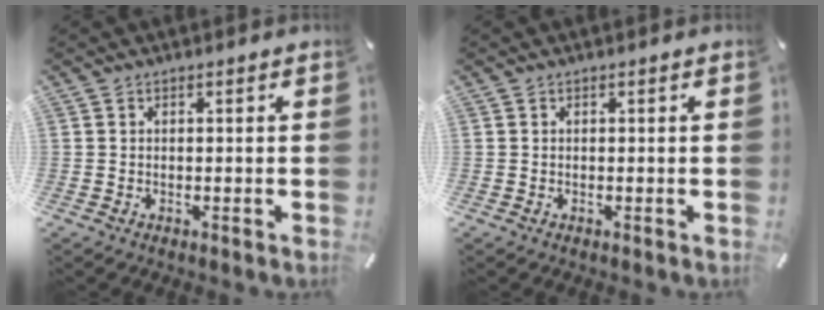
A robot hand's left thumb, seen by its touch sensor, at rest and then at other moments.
{"total": 0.0}